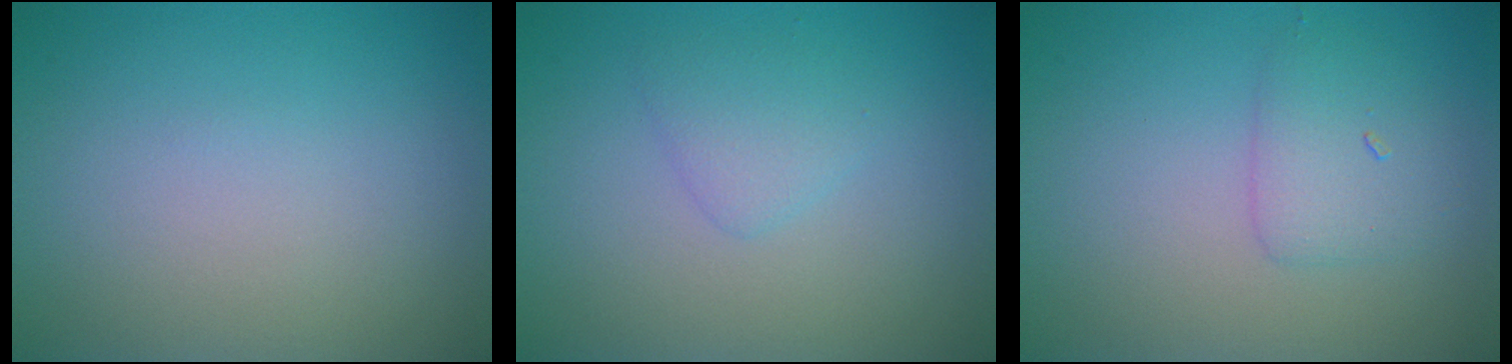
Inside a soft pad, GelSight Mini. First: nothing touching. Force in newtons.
{"total": 1.6, "press": 1.6, "slide": 0.2}
{"total": 2.3, "press": 2.3, "slide": 0.1}